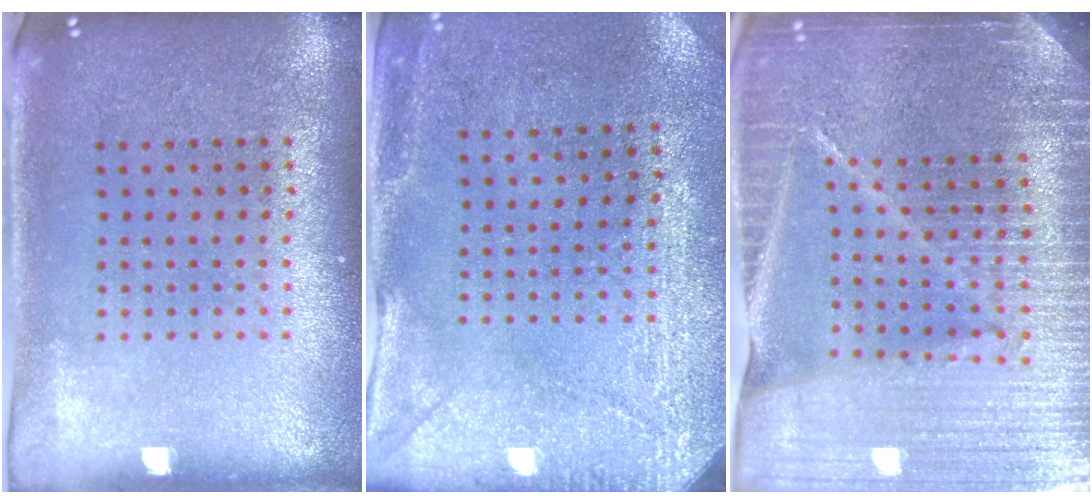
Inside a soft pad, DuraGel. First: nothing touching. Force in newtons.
{"total": 2.9, "press": 2.6, "slide": 1.3}
{"total": 5.8, "press": 5.1, "slide": 2.9}